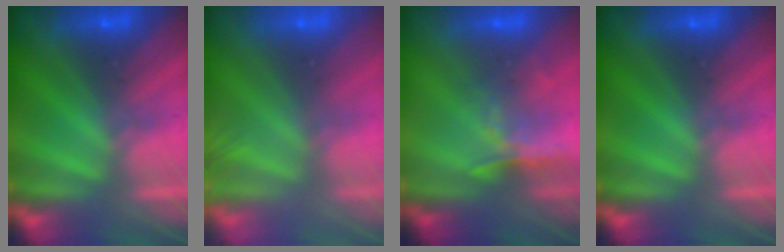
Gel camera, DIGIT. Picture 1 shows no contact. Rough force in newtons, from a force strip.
{"total": 7.8}
{"total": 2.4}
{"total": 0.0}